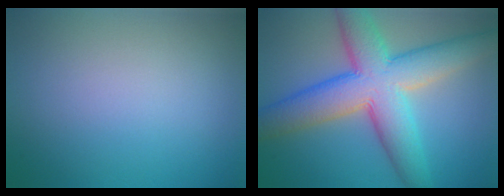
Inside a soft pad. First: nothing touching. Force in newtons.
{"total": 10.2, "press": 10.2, "slide": 0.5}